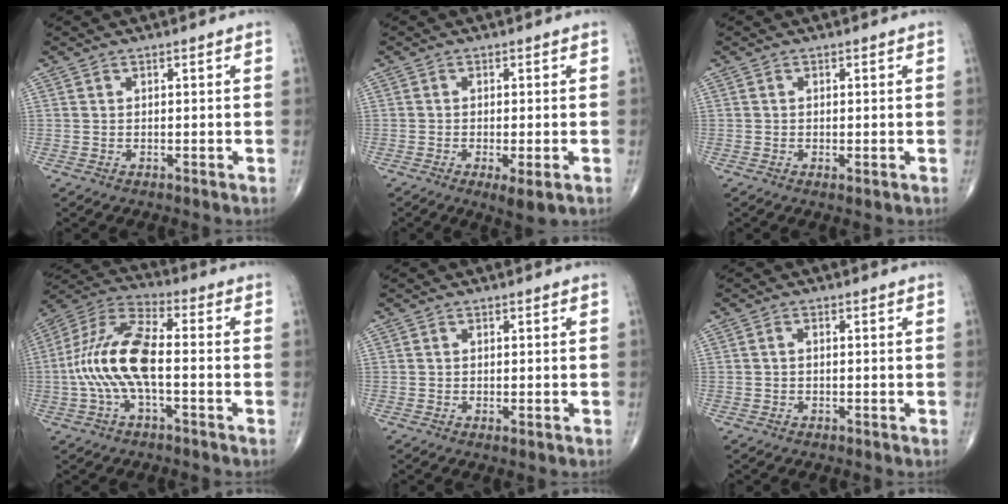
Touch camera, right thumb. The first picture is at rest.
{"total": 4.3, "force": [-1.7, 1.0, 3.8], "torque": [-0.065, -0.011, -0.028]}
{"total": 1.0, "force": [-0.3, 0.2, 0.9], "torque": [-0.019, -0.005, -0.007]}
{"total": 14.4, "force": [-1.9, 5.7, 13.2], "torque": [-0.284, 0.040, -0.042]}
{"total": 0.8, "force": [-0.2, 0.2, 0.7], "torque": [-0.016, -0.004, -0.006]}
{"total": 0.8, "force": [-0.2, 0.4, 0.6], "torque": [-0.009, 0.002, -0.006]}